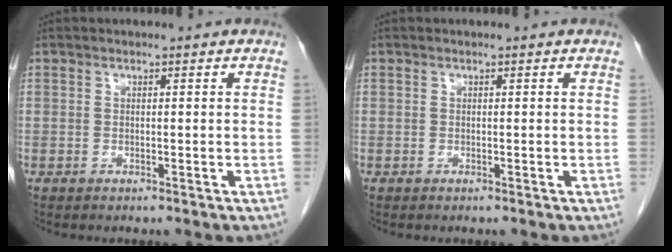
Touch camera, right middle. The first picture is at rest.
{"total": 0.0}